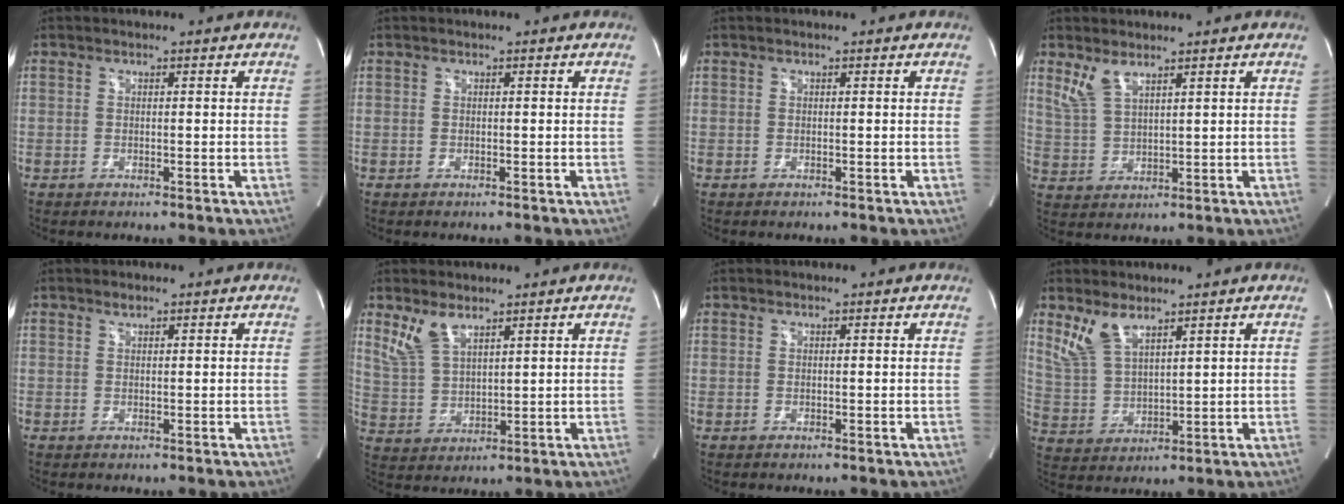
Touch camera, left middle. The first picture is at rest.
{"total": 0.0}
{"total": 0.0}
{"total": 4.3, "force": [3.1, 1.2, 2.7], "torque": [-0.069, 0.001, 0.075]}
{"total": 0.7, "force": [0.6, 0.3, 0.3], "torque": [-0.007, -0.001, 0.011]}
{"total": 5.7, "force": [4.0, 2.2, 3.4], "torque": [-0.082, 0.005, 0.092]}
{"total": 0.0}
{"total": 6.3, "force": [4.6, 2.3, 3.8], "torque": [-0.089, 0.003, 0.104]}